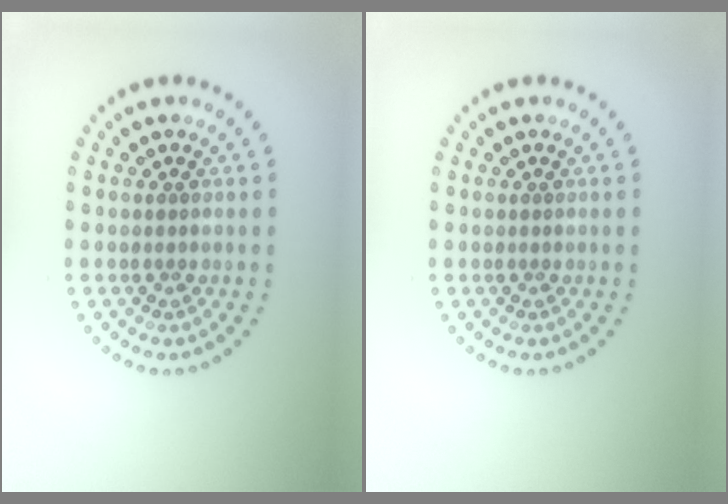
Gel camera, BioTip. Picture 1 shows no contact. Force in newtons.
{"total": 0.0}